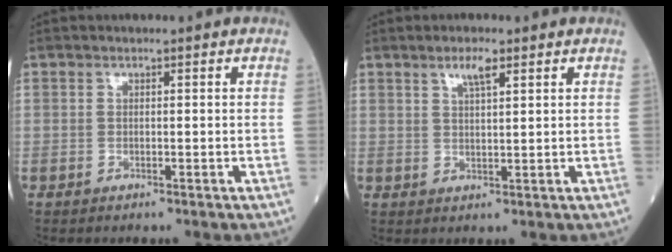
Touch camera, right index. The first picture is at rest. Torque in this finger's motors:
{"motor_torque": [0.16, 0.23, 0.03, 0.01]}